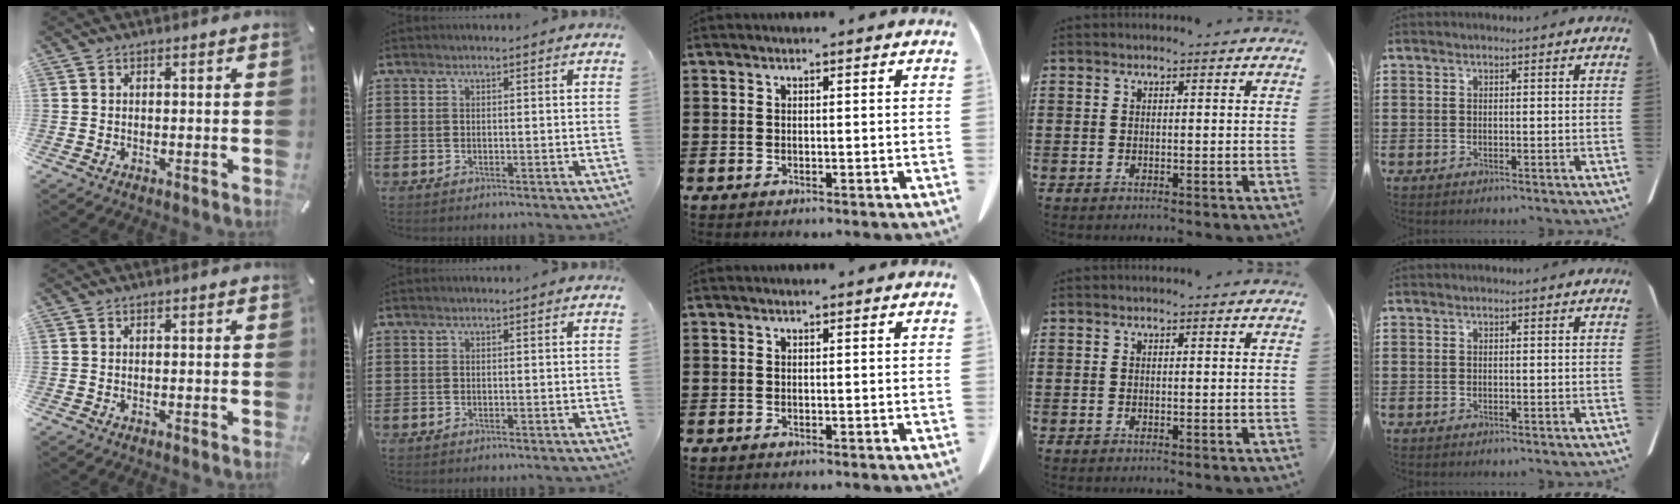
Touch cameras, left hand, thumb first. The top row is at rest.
{}